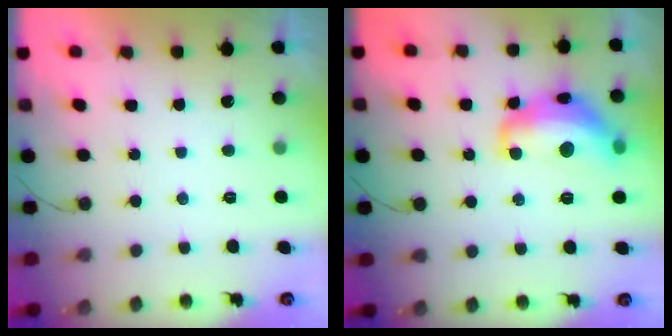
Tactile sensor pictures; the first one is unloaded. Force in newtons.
{"total": 15.0, "press": 14.9, "slide": 1.2}